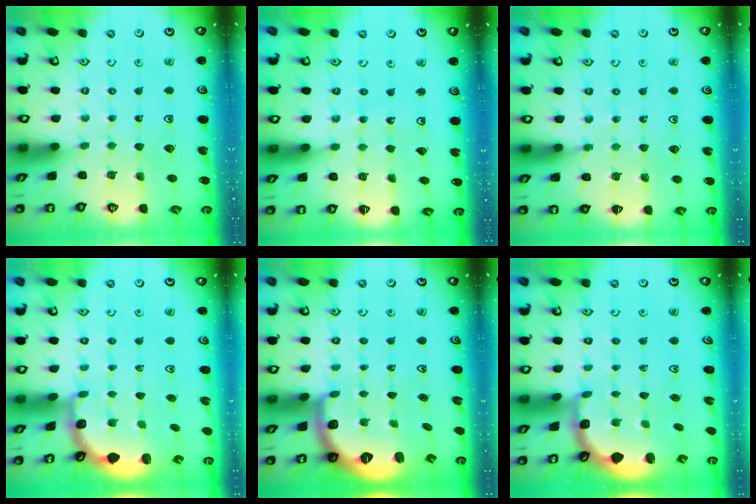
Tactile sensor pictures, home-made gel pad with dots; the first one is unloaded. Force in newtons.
{"total": 4.9, "press": 4.9, "slide": 0.6}
{"total": 5.9, "press": 5.7, "slide": 1.4}
{"total": 2.5, "press": 1.9, "slide": 1.6}
{"total": 2.1, "press": 1.9, "slide": 1.0}
{"total": 2.4, "press": 2.1, "slide": 1.2}